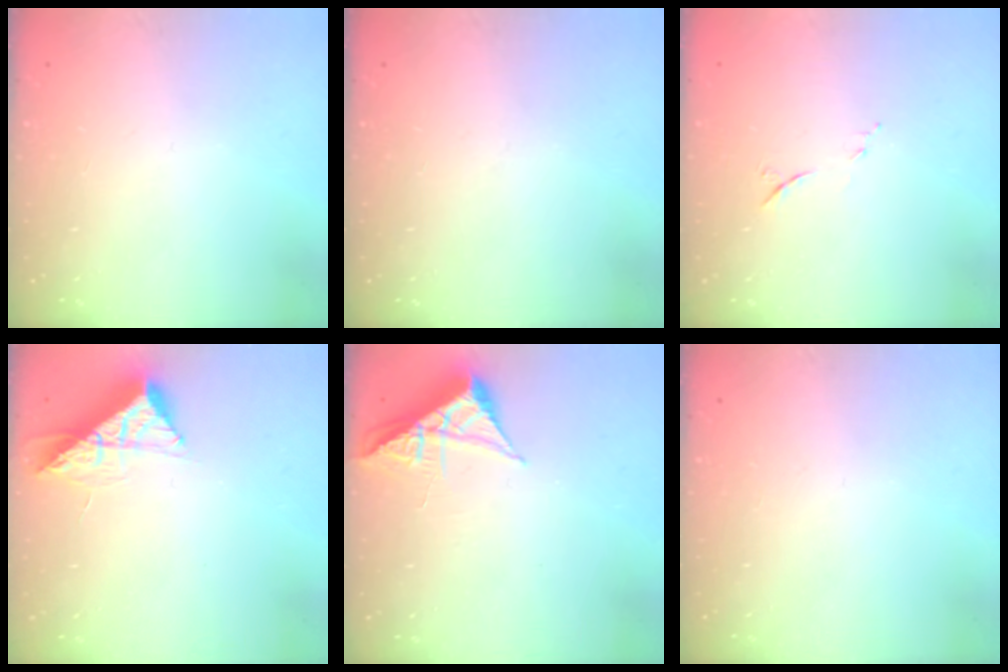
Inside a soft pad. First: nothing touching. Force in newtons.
{"total": 0.0}
{"total": 6.4, "press": 6.3, "slide": 1.3}
{"total": 10.4, "press": 10.4, "slide": 0.7}
{"total": 6.5, "press": 6.5, "slide": 0.7}
{"total": 0.0}